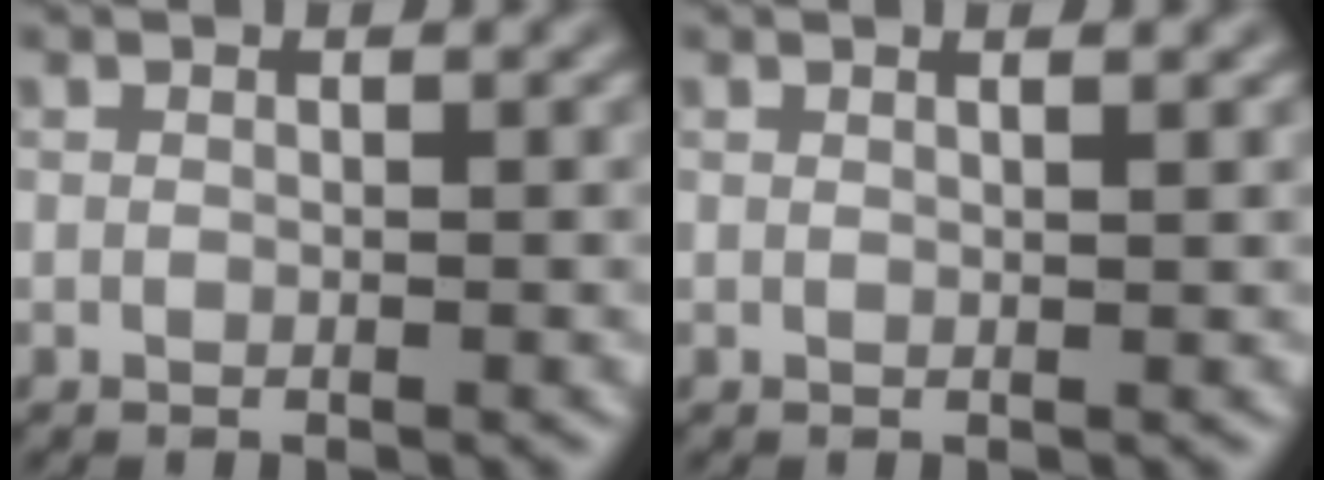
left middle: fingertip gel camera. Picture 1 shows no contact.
{"total": 1.7, "force": [0.9, 0.7, 1.3], "torque": [-0.009, 0.004, -0.002]}